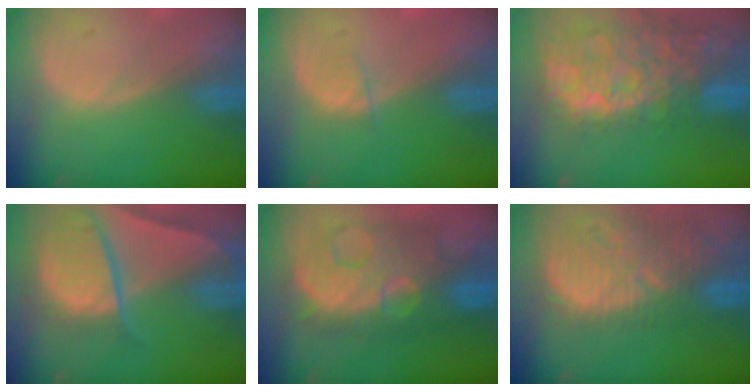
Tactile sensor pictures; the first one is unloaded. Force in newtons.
{"total": 1.6, "press": 1.5, "slide": 0.2}
{"total": 15.0, "press": 12.2, "slide": 8.7}
{"total": 10.6, "press": 8.9, "slide": 5.8}
{"total": 11.2, "press": 11.2, "slide": 1.0}
{"total": 13.2, "press": 11.5, "slide": 6.7}